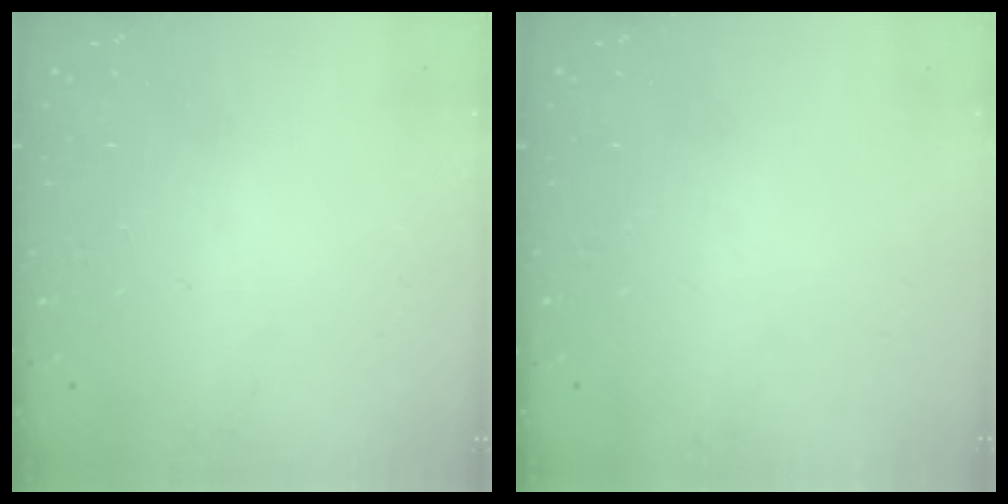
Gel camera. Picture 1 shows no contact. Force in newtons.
{"total": 0.0}